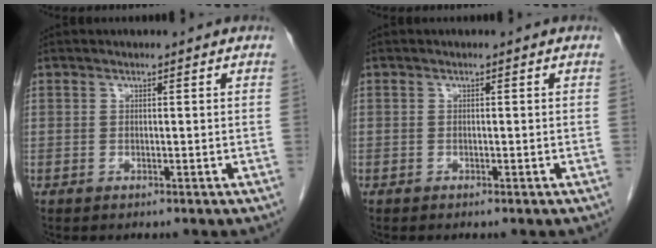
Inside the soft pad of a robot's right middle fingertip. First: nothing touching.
{"total": 0.0}